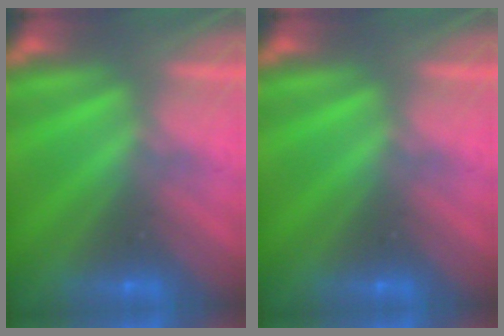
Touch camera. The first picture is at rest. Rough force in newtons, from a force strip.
{"total": 0.0}